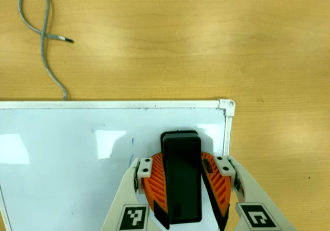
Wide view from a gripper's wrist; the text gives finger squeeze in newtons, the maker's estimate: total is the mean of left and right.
{"total": 15.5, "left": 17.3, "right": 13.8}